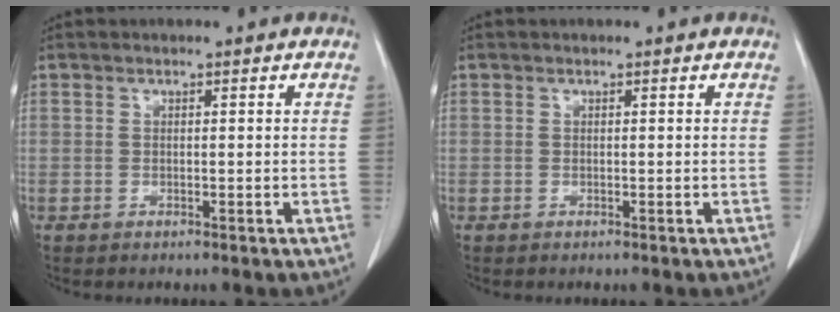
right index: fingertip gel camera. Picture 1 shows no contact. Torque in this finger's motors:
{"motor_torque": [0.00, 0.00, 0.00, 0.00]}